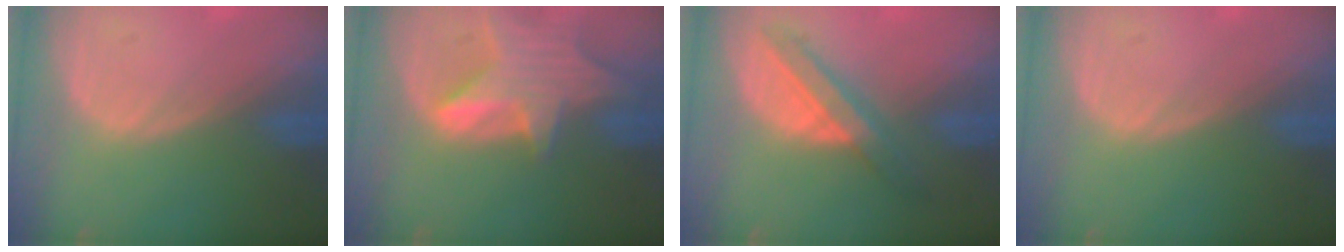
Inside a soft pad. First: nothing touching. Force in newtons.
{"total": 8.5, "press": 7.6, "slide": 3.9}
{"total": 5.7, "press": 5.7, "slide": 0.3}
{"total": 0.0}